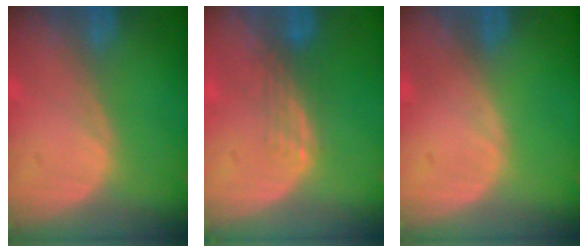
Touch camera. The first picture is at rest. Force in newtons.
{"total": 3.1, "press": 2.6, "slide": 1.7}
{"total": 0.0}